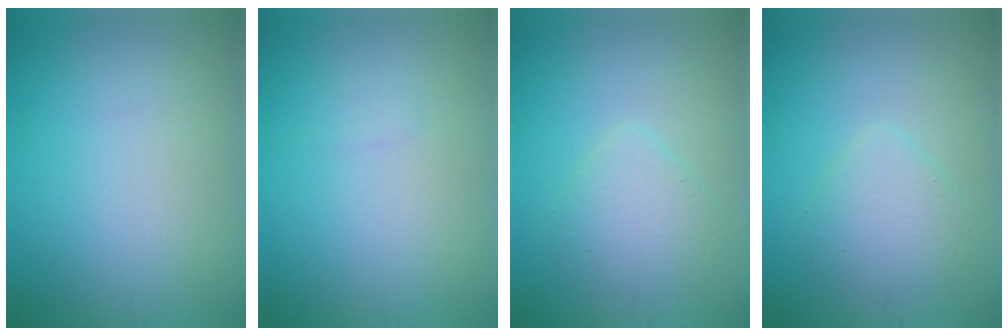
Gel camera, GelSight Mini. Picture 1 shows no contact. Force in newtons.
{"total": 0.5, "press": 0.5, "slide": 0.0}
{"total": 2.5, "press": 2.5, "slide": 0.2}
{"total": 2.5, "press": 2.5, "slide": 0.2}